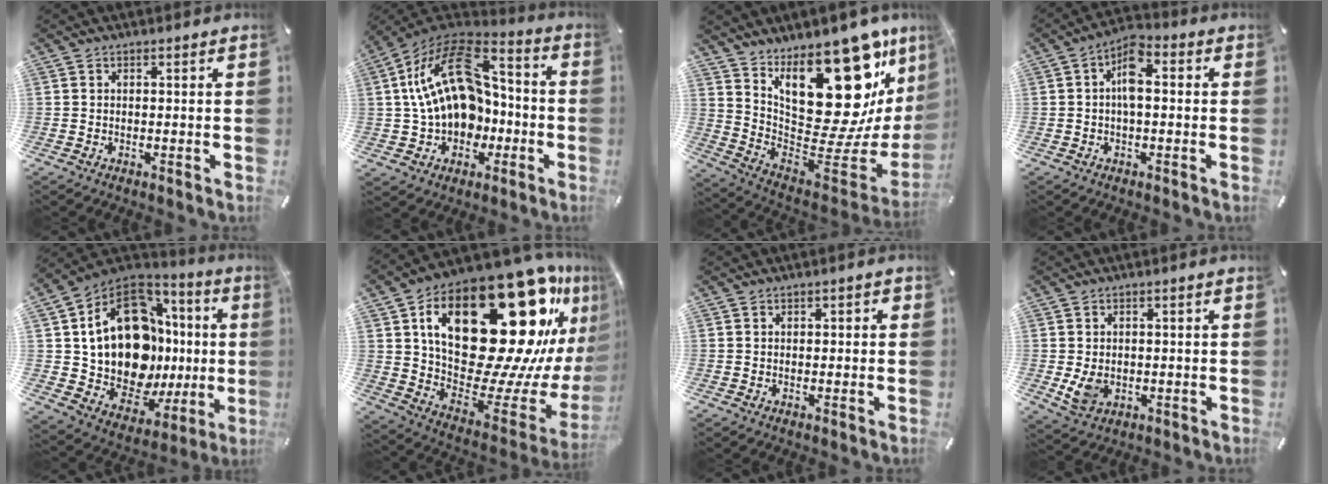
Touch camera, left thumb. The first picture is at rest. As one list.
[{"total": 21.0, "force": [2.0, 15.7, 13.9], "torque": [-0.262, -0.005, 0.041]}, {"total": 27.7, "force": [13.6, 14.5, 19.2], "torque": [-0.218, -0.128, 0.259]}, {"total": 6.6, "force": [0.2, 3.3, 5.7], "torque": [-0.098, 0.010, -0.001]}, {"total": 22.9, "force": [3.3, 15.1, 16.9], "torque": [-0.332, -0.054, 0.079]}, {"total": 42.0, "force": [16.1, 19.8, 33.4], "torque": [-0.496, -0.137, 0.311]}, {"total": 0.7, "force": [0.0, 0.6, 0.4], "torque": [-0.007, 0.005, -0.003]}, {"total": 4.6, "force": [-0.3, 3.6, 2.8], "torque": [-0.061, -0.004, -0.006]}]